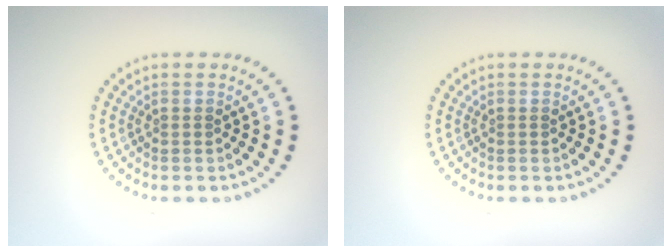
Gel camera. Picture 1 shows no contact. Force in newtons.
{"total": 0.0}